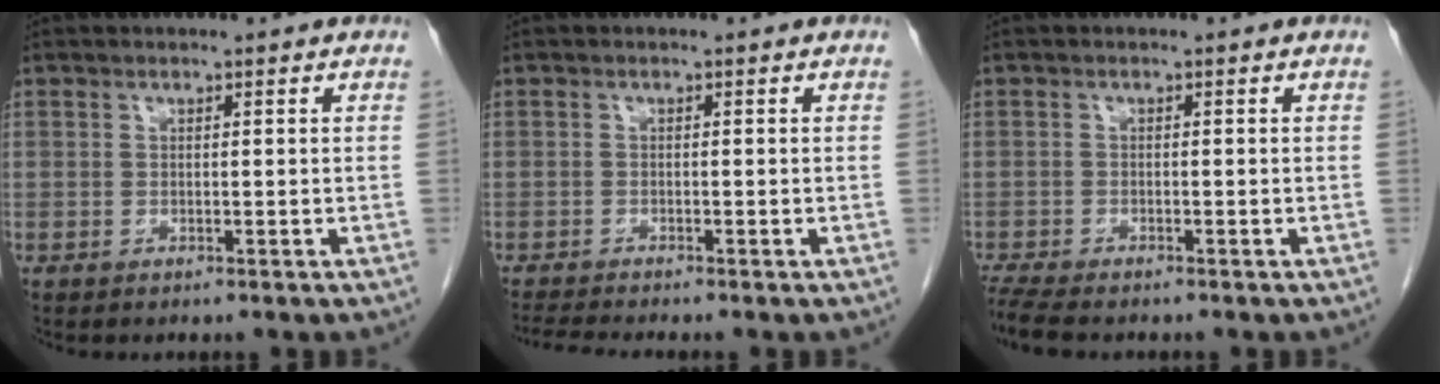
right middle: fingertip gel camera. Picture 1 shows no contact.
{"total": 3.3, "force": [-3.0, -0.8, 1.1], "torque": [-0.024, -0.016, -0.054]}
{"total": 5.2, "force": [-4.5, 0.9, 2.5], "torque": [-0.052, -0.015, -0.077]}